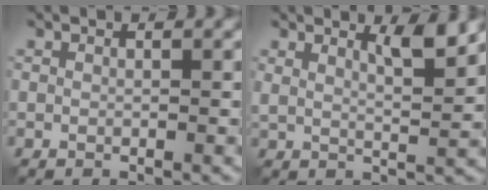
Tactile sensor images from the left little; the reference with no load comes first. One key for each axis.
{"total": 3.3, "fx": 2.2, "fy": 0.7, "fz": 2.3, "tx": -0.033, "ty": -0.006, "tz": 0.037}